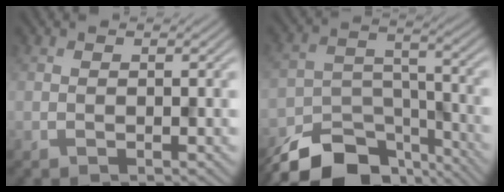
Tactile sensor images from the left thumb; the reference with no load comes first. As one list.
[{"total": 14.0, "force": [-10.8, 6.5, 6.0], "torque": [-0.120, -0.023, -0.174]}]